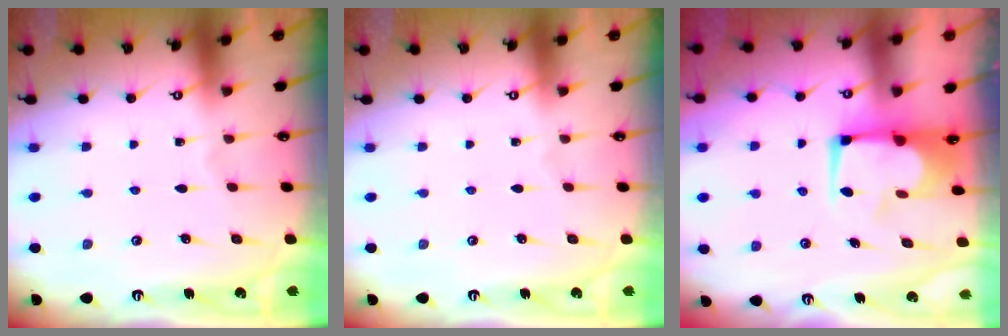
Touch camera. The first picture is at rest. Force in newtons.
{"total": 0.0}
{"total": 4.9, "press": 4.8, "slide": 0.7}